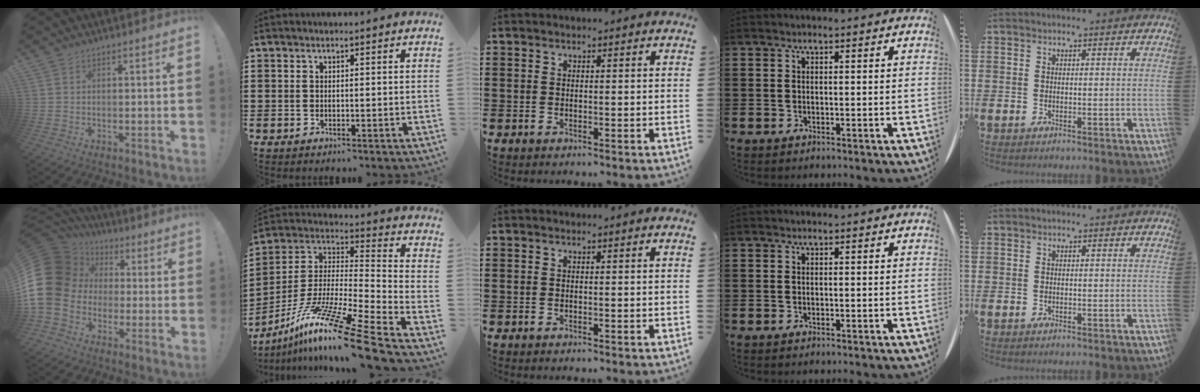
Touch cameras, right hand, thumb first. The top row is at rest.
{"thumb": {"total": 18.5, "force": [0.7, 15.1, 10.6], "torque": [-0.204, 0.009, 0.034]}, "index": {"total": 15.7, "force": [-12.1, -0.6, 10.0], "torque": [-0.187, 0.018, -0.227]}}